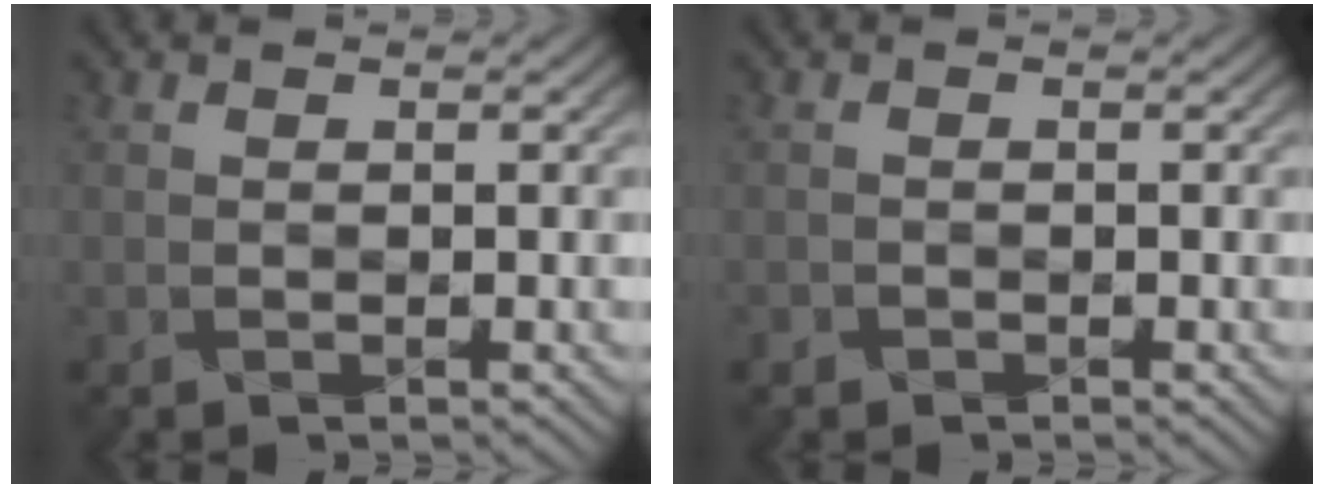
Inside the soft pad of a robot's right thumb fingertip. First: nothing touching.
{"total": 0.8, "force": [-0.7, 0.1, -0.4], "torque": [0.003, -0.008, -0.008]}